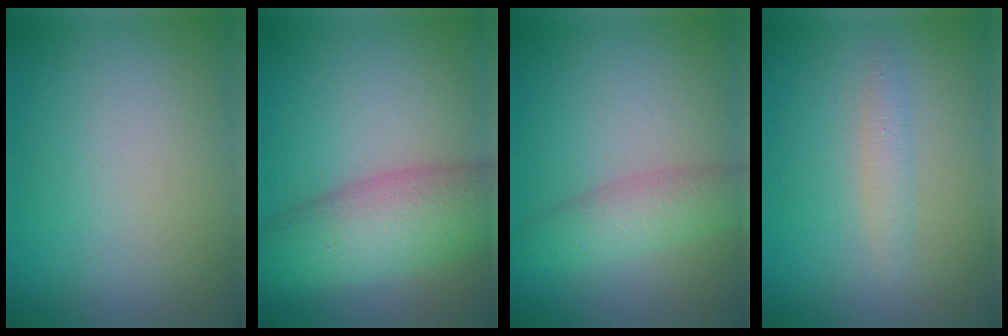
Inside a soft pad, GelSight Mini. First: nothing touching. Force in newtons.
{"total": 7.7, "press": 7.7, "slide": 0.1}
{"total": 3.5, "press": 3.5, "slide": 0.1}
{"total": 1.2, "press": 1.2, "slide": 0.0}